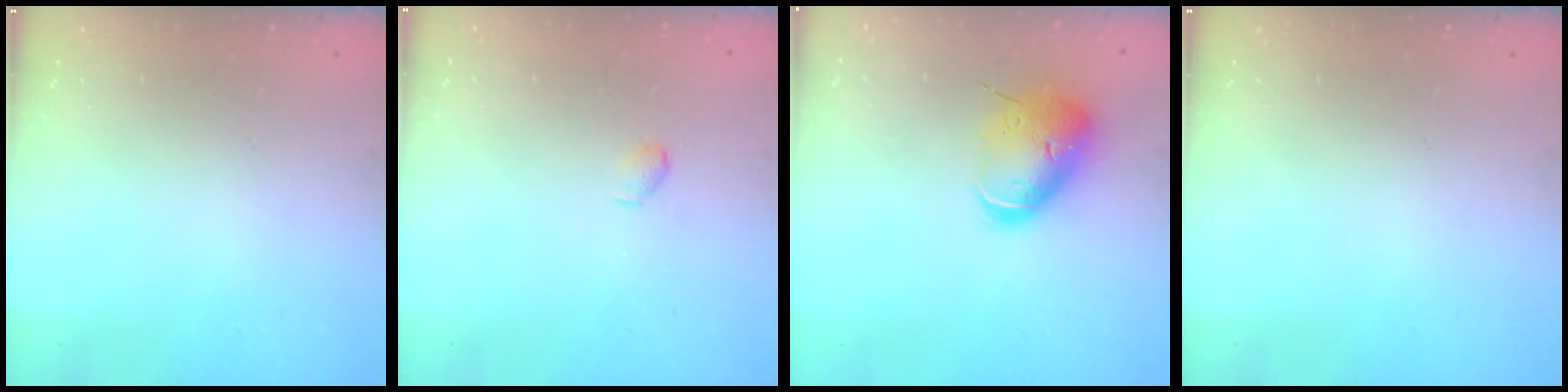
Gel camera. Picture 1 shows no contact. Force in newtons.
{"total": 2.9, "press": 2.9, "slide": 0.5}
{"total": 14.1, "press": 14.0, "slide": 2.0}
{"total": 0.0}